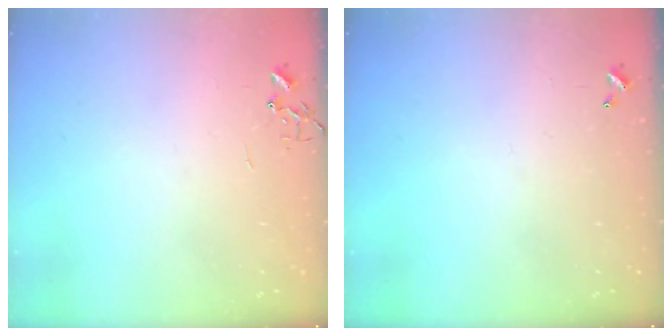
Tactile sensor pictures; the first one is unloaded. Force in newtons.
{"total": 0.0}